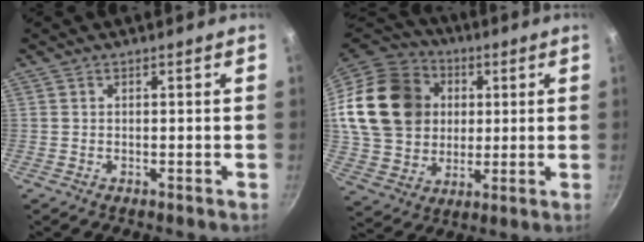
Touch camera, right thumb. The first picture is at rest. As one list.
[{"total": 24.9, "force": [4.7, 20.4, 13.5], "torque": [-0.249, 0.021, 0.092]}]